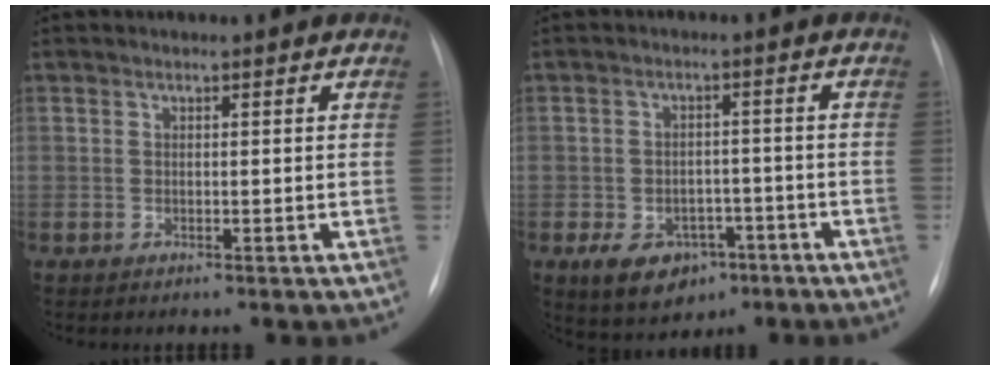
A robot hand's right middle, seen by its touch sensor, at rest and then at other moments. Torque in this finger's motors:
{"motor_torque": [0.79, -0.58, 0.10, 0.07]}